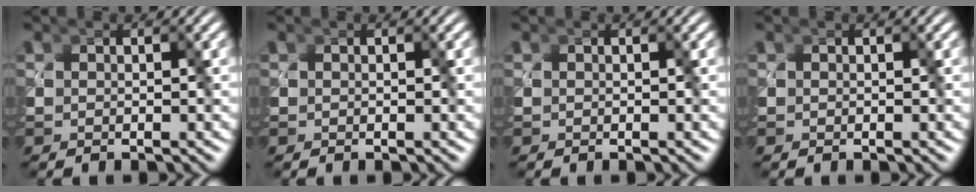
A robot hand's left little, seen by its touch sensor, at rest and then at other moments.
{"total": 0.0}
{"total": 0.0}
{"total": 0.0}